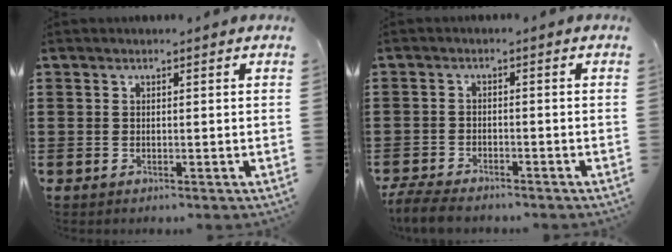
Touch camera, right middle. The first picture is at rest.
{"total": 3.8, "force": [-3.6, 0.6, 1.0], "torque": [-0.031, -0.003, -0.077]}